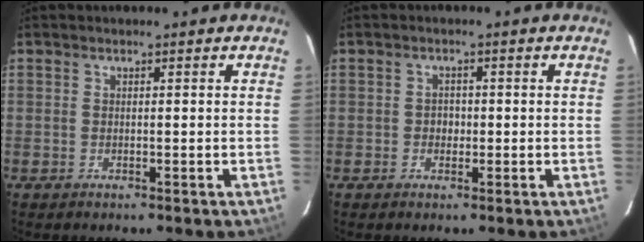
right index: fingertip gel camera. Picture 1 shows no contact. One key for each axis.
{"total": 1.8, "fx": -0.4, "fy": 1.7, "fz": 0.6, "tx": -0.008, "ty": 0.005, "tz": -0.007}